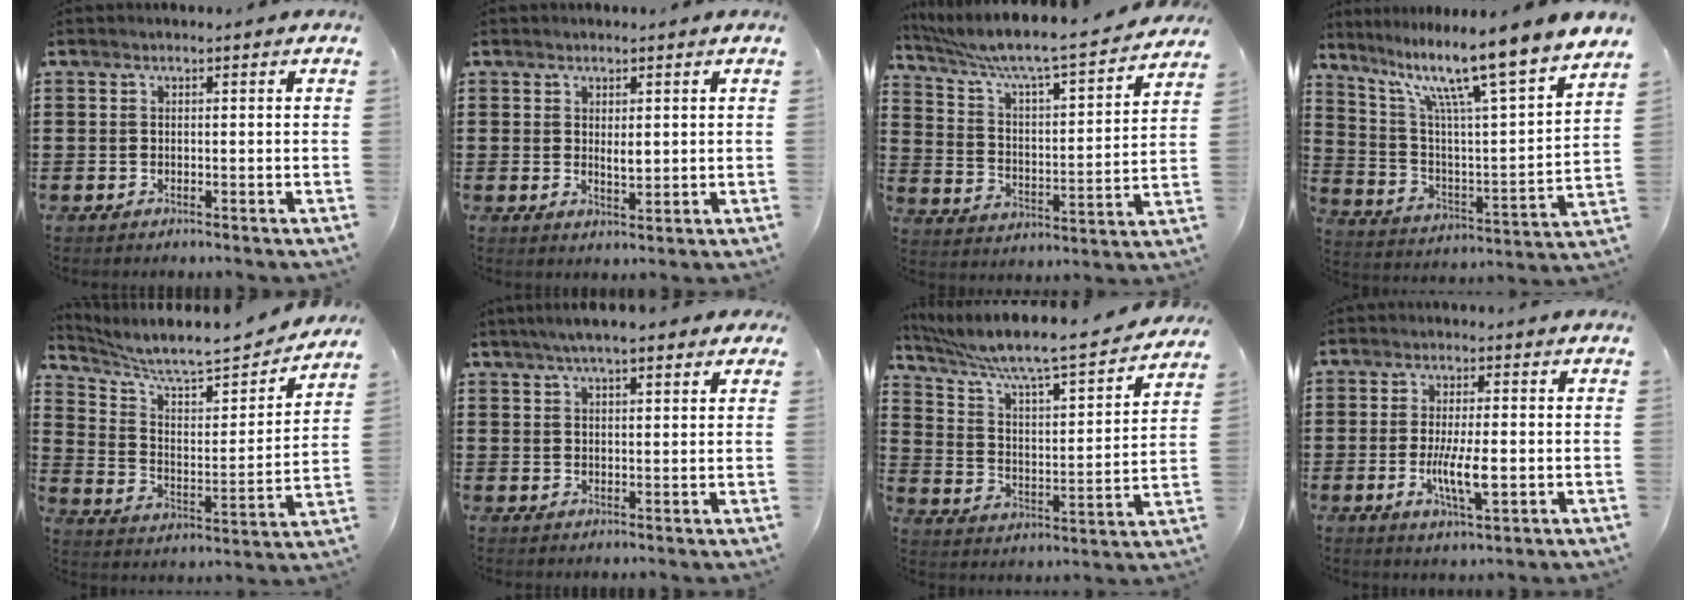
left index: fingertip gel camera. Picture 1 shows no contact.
{"total": 2.2, "force": [0.7, 0.8, 1.9], "torque": [-0.029, -0.002, 0.011]}
{"total": 6.5, "force": [5.6, 0.2, 3.3], "torque": [-0.090, -0.048, 0.086]}
{"total": 12.7, "force": [9.6, 0.2, 8.3], "torque": [-0.179, -0.070, 0.147]}
{"total": 7.1, "force": [6.5, 0.7, 2.9], "torque": [-0.087, -0.049, 0.107]}
{"total": 4.7, "force": [3.5, 0.9, 3.0], "torque": [-0.066, 0.003, 0.062]}
{"total": 7.2, "force": [6.2, 0.3, 3.6], "torque": [-0.097, -0.053, 0.097]}
{"total": 6.9, "force": [-1.0, 1.7, 6.6], "torque": [-0.131, -0.010, -0.020]}